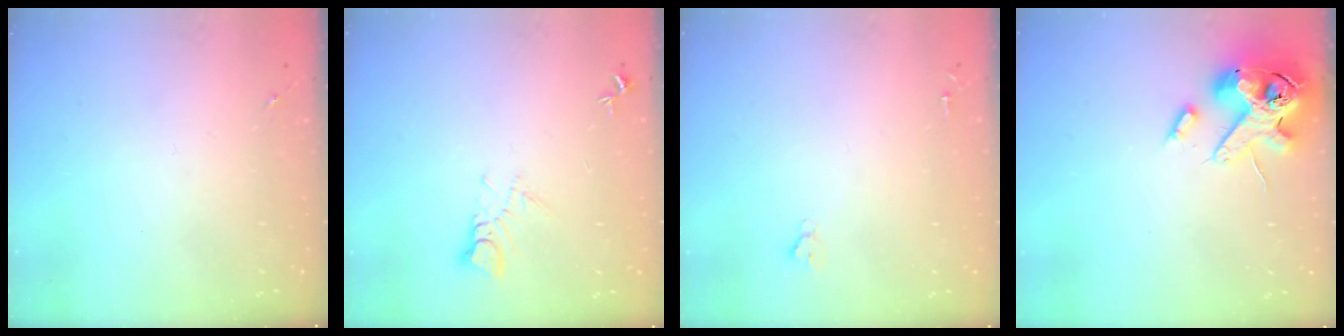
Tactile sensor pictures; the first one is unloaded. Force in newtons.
{"total": 5.2, "press": 5.2, "slide": 0.3}
{"total": 1.9, "press": 1.9, "slide": 0.2}
{"total": 16.3, "press": 16.1, "slide": 2.8}